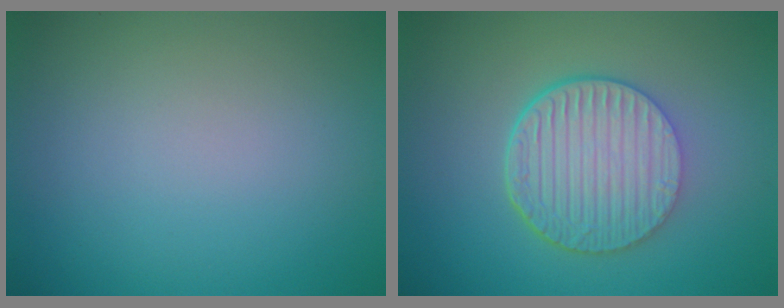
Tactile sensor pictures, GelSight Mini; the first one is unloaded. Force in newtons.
{"total": 6.7, "press": 4.6, "slide": 4.8}